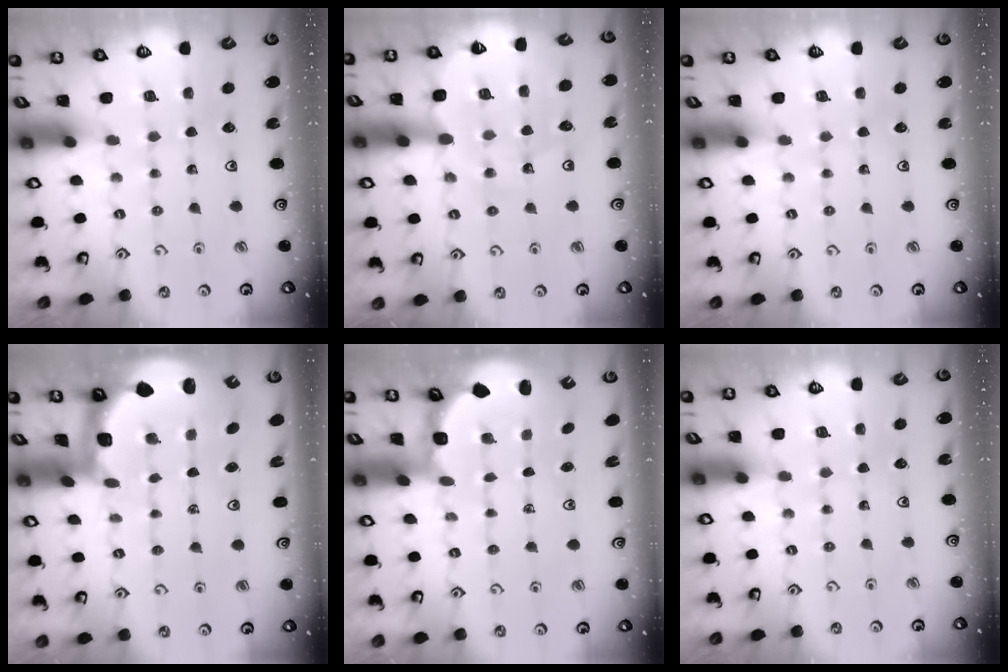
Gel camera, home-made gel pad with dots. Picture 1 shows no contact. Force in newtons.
{"total": 11.7, "press": 11.2, "slide": 3.1}
{"total": 0.0}
{"total": 2.3, "press": 2.0, "slide": 1.0}
{"total": 2.6, "press": 2.0, "slide": 1.7}
{"total": 0.0}